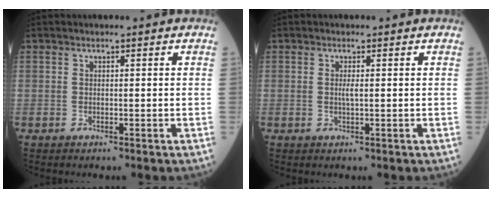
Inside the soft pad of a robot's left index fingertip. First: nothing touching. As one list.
[{"total": 1.1, "force": [0.1, 0.1, 1.1], "torque": [-0.026, -0.001, 0.002]}]